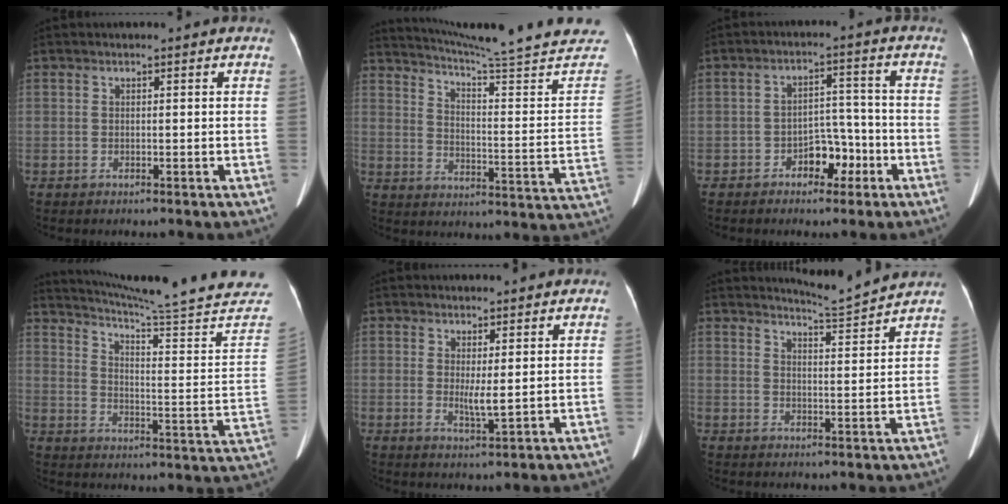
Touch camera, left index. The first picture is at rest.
{"total": 25.9, "force": [23.7, -1.3, 10.2], "torque": [-0.160, -0.112, 0.297]}
{"total": 5.4, "force": [-3.1, 3.1, 3.1], "torque": [-0.046, 0.020, -0.048]}
{"total": 26.5, "force": [24.2, -1.5, 10.7], "torque": [-0.172, -0.116, 0.304]}
{"total": 2.9, "force": [0.5, 0.2, 2.8], "torque": [-0.056, -0.010, 0.015]}
{"total": 5.6, "force": [5.3, -1.7, -0.1], "torque": [-0.015, -0.026, 0.083]}